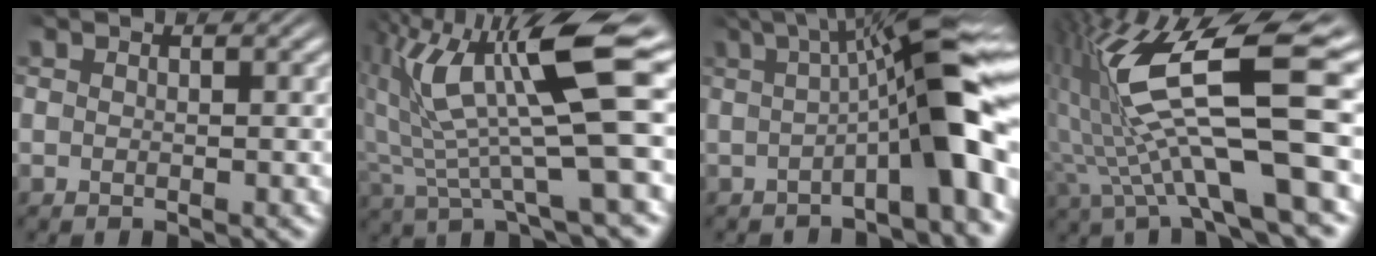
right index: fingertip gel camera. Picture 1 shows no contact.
{"total": 10.4, "force": [0.9, 3.9, 9.6], "torque": [-0.153, -0.002, 0.019]}
{"total": 8.9, "force": [1.3, 1.9, 8.6], "torque": [-0.117, 0.011, 0.012]}
{"total": 13.1, "force": [0.7, 5.1, 12.0], "torque": [-0.219, -0.005, 0.018]}